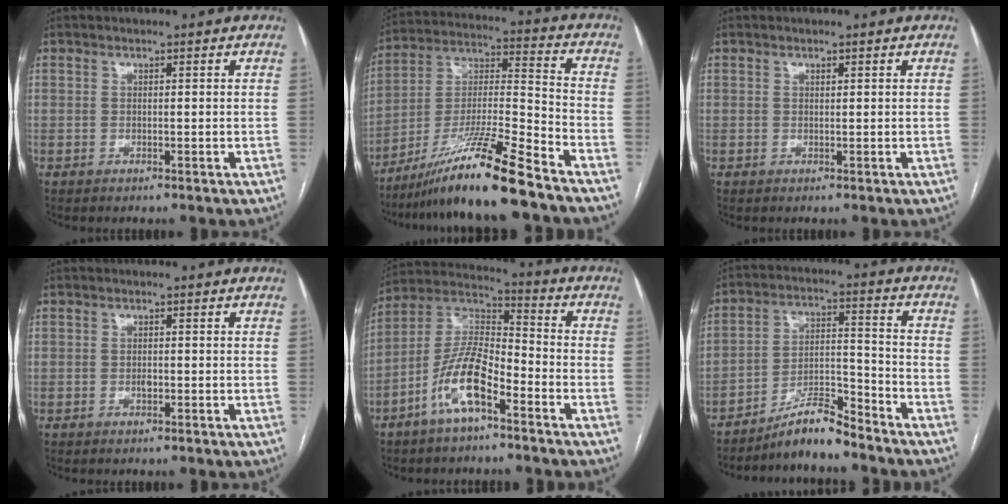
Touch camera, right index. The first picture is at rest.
{"total": 16.4, "force": [-12.5, -0.8, 10.6], "torque": [-0.202, -0.014, -0.223]}
{"total": 0.0}
{"total": 0.8, "force": [-0.2, 0.4, 0.6], "torque": [-0.013, 0.000, -0.003]}
{"total": 11.3, "force": [-5.8, 3.4, 9.1], "torque": [-0.190, 0.013, -0.111]}
{"total": 7.8, "force": [-7.1, 1.0, 3.2], "torque": [-0.053, 0.017, -0.124]}